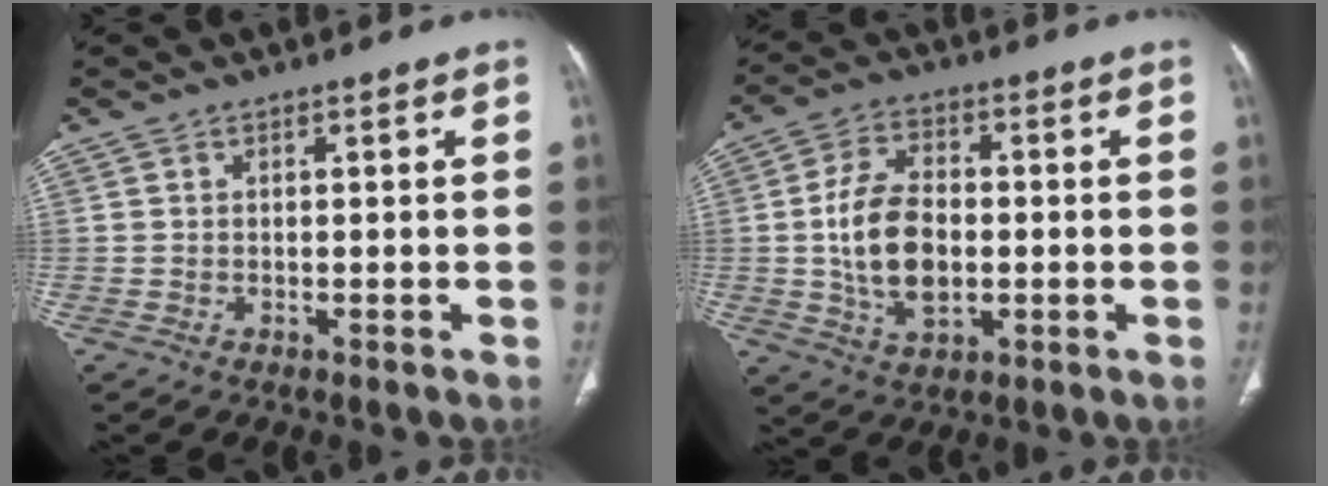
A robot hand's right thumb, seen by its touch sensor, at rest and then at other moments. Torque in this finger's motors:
{"motor_torque": [-0.31, 0.99, 1.17, 0.07, 0.15]}